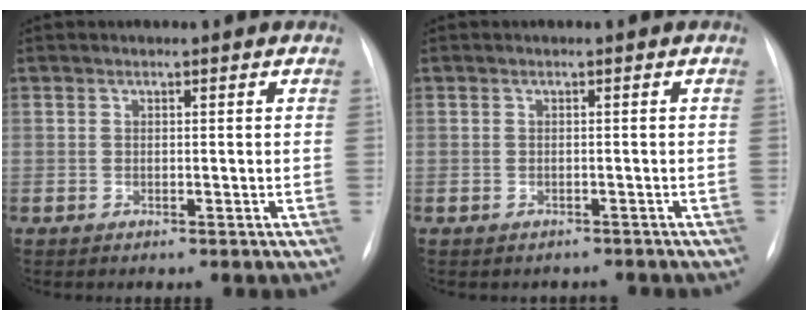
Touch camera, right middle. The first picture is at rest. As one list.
[{"total": 2.1, "force": [-1.9, 1.0, 0.1], "torque": [-0.004, 0.003, -0.024]}]